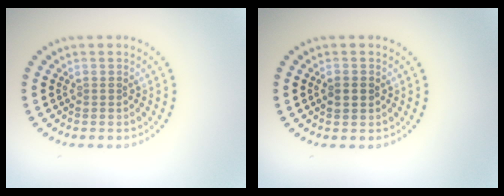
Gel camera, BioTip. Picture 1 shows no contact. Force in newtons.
{"total": 2.2, "press": 2.2, "slide": 0.2}